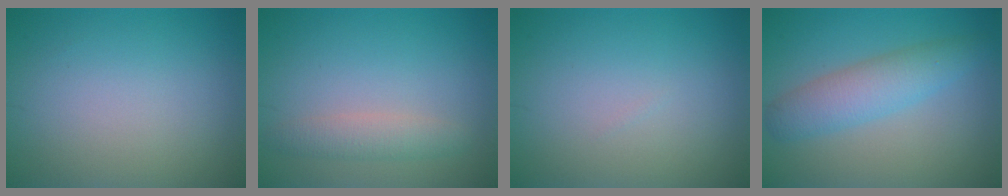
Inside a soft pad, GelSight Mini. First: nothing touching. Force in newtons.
{"total": 2.1, "press": 2.1, "slide": 0.0}
{"total": 0.0}
{"total": 4.1, "press": 4.1, "slide": 0.2}